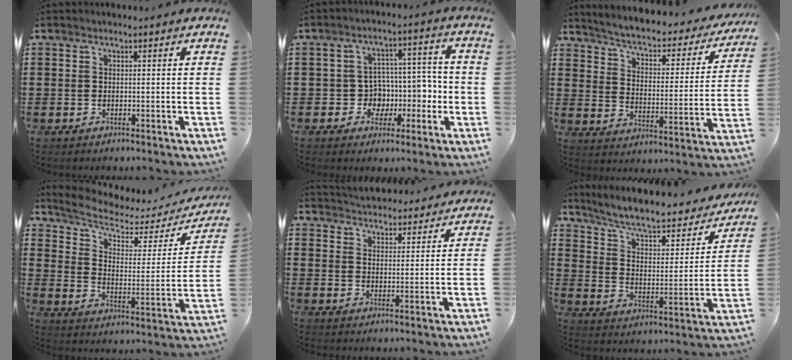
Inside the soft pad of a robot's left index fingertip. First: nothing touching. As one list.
[{"total": 6.1, "force": [-0.9, 5.7, 1.9], "torque": [-0.040, -0.003, -0.014]}, {"total": 3.0, "force": [2.5, 0.5, 1.6], "torque": [-0.047, -0.029, 0.032]}, {"total": 5.3, "force": [4.4, 1.5, 2.5], "torque": [-0.074, -0.031, 0.072]}, {"total": 4.2, "force": [4.2, 0.3, -0.1], "torque": [-0.017, -0.028, 0.071]}, {"total": 7.7, "force": [6.4, 1.3, 4.0], "torque": [-0.104, -0.040, 0.106]}]